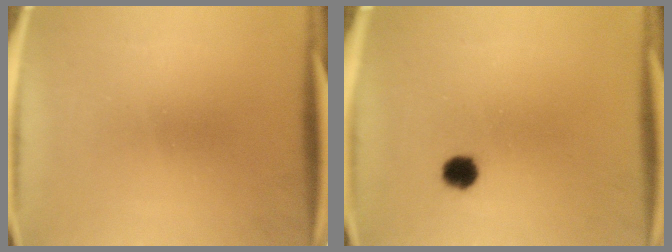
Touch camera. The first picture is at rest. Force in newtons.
{"total": 3.2}